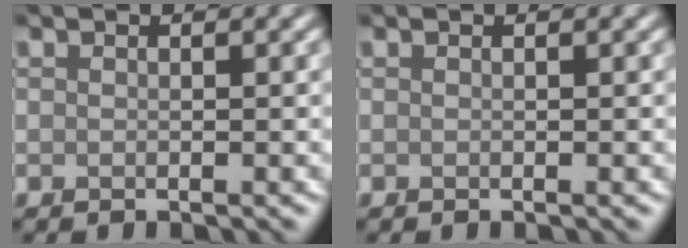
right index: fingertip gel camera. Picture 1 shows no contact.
{"total": 0.0}